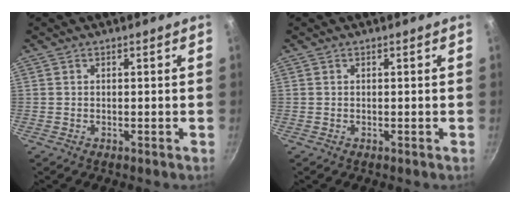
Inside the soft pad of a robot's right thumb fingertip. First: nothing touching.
{"total": 0.0}